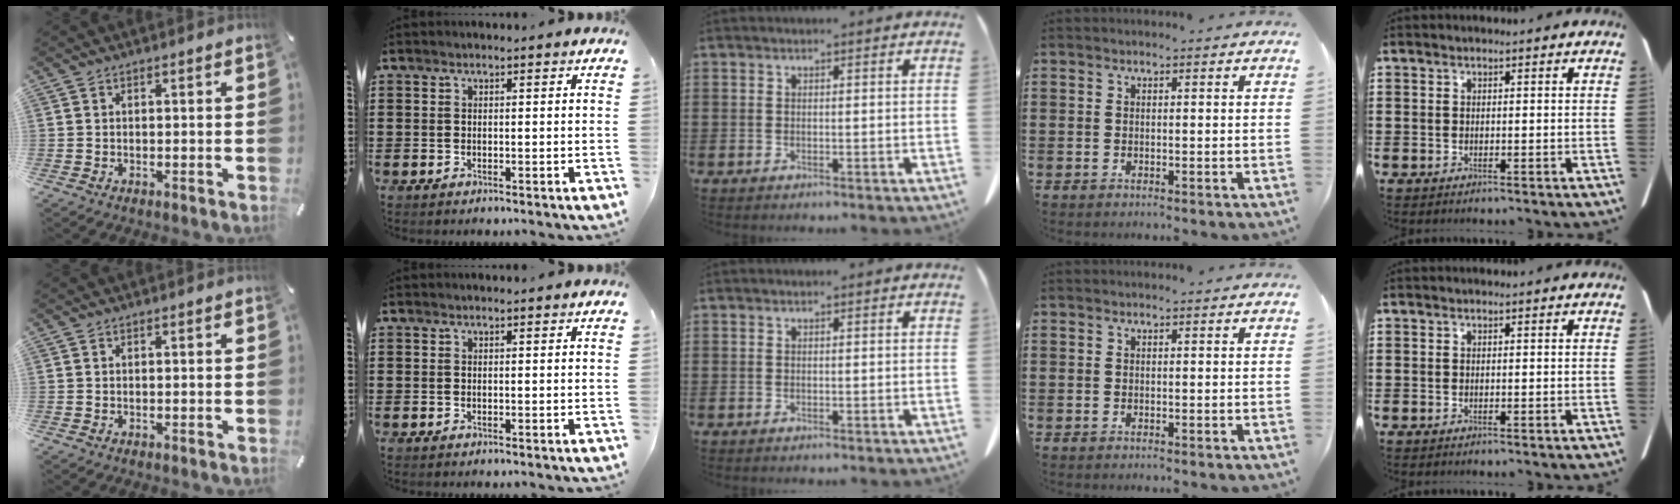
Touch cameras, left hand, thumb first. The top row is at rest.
{}